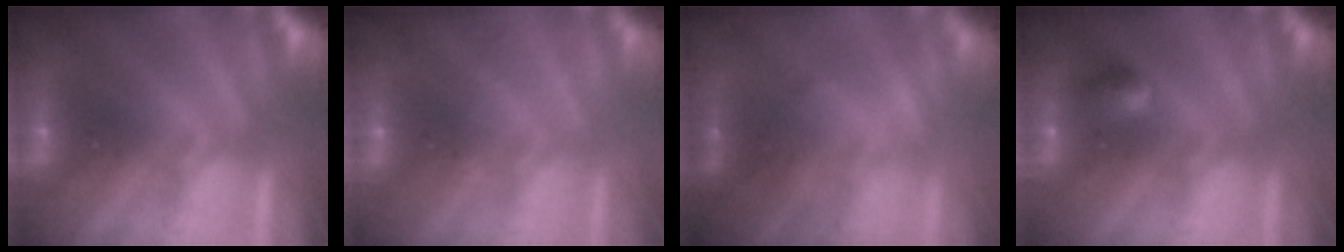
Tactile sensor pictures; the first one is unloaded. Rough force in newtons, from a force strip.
{"total": 1.7}
{"total": 1.8}
{"total": 2.7}